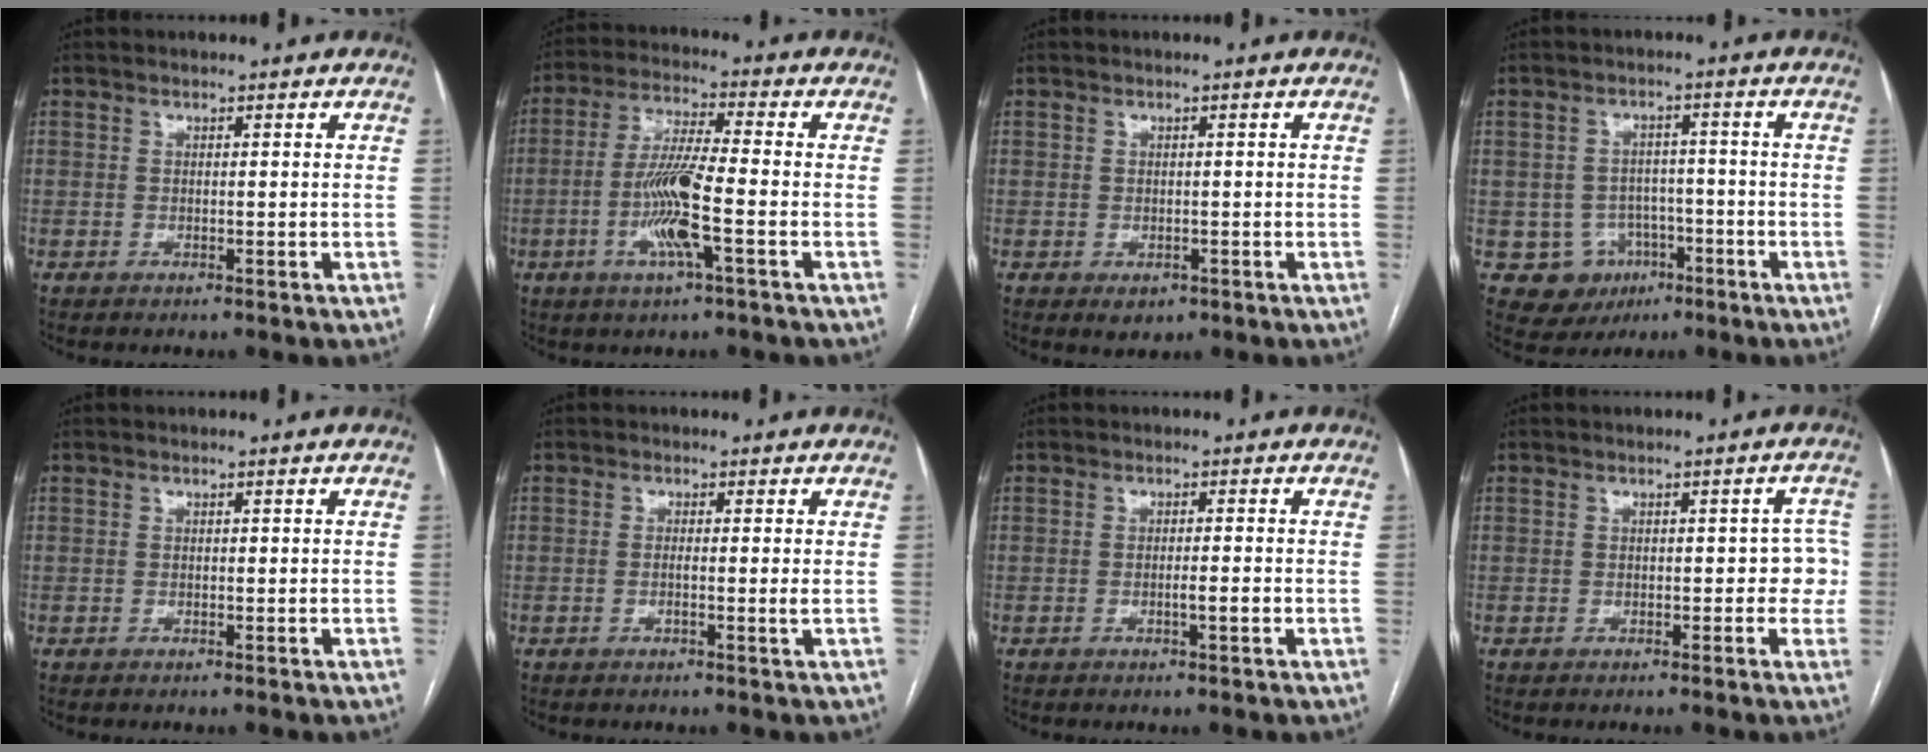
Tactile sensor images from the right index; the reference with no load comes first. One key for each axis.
{"total": 10.1, "fx": -2.9, "fy": 0.3, "fz": 9.6, "tx": -0.194, "ty": -0.006, "tz": -0.060}
{"total": 2.2, "fx": -0.9, "fy": 1.7, "fz": 1.1, "tx": -0.007, "ty": 0.000, "tz": -0.003}
{"total": 7.3, "fx": -2.7, "fy": 6.7, "fz": 1.3, "tx": -0.015, "ty": 0.011, "tz": -0.030}
{"total": 0.0}
{"total": 1.8, "fx": -0.2, "fy": -0.4, "fz": 1.7, "tx": -0.029, "ty": -0.001, "tz": -0.007}
{"total": 1.8, "fx": -0.6, "fy": 0.0, "fz": 1.7, "tx": -0.030, "ty": -0.001, "tz": -0.011}
{"total": 3.2, "fx": -0.3, "fy": 2.0, "fz": 2.5, "tx": -0.009, "ty": 0.025, "tz": -0.005}